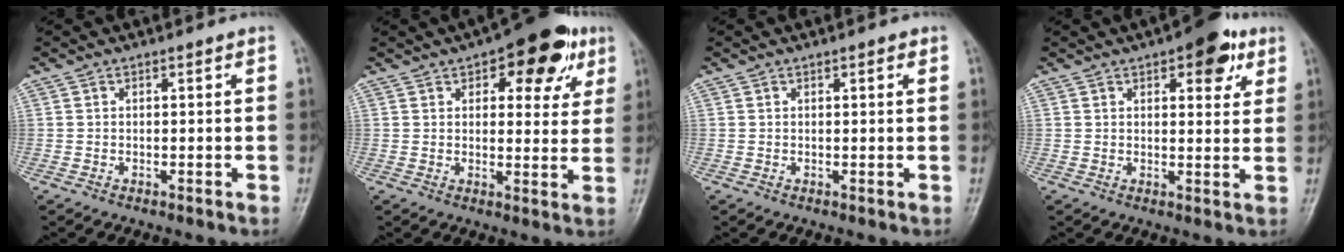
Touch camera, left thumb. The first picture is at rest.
{"total": 13.8, "force": [6.7, 6.6, 10.1], "torque": [-0.081, -0.010, 0.083]}
{"total": 1.3, "force": [0.6, 0.6, 1.0], "torque": [-0.008, 0.000, 0.008]}
{"total": 8.9, "force": [4.6, 4.0, 6.5], "torque": [-0.052, -0.013, 0.054]}